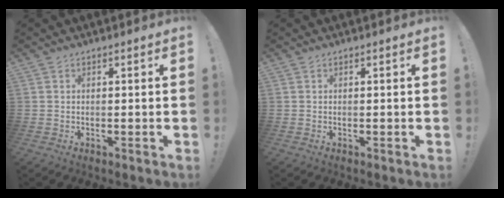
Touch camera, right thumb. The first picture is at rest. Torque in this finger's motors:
{"motor_torque": [0.00, 0.00, -0.34, 0.30, 0.05]}